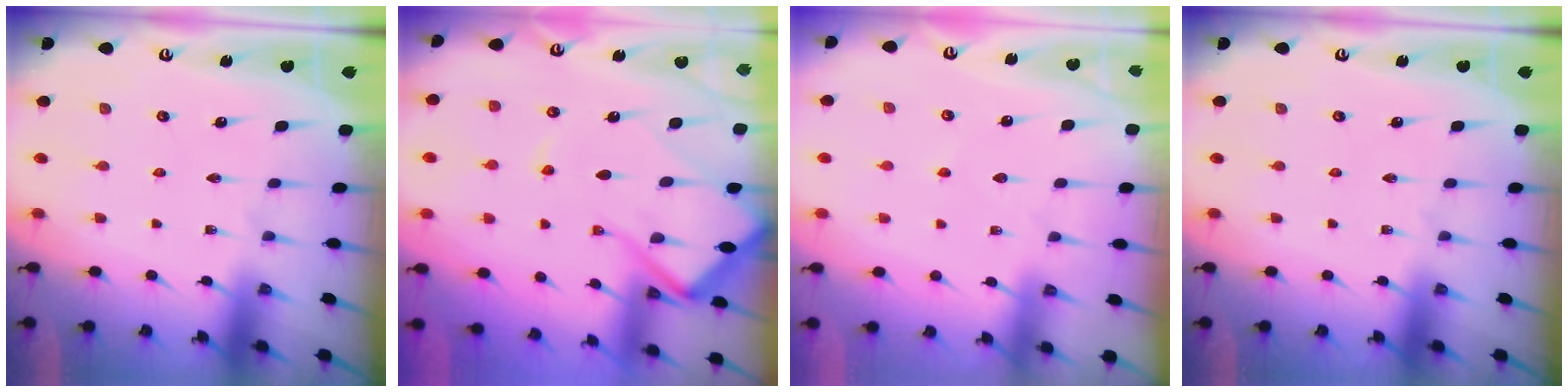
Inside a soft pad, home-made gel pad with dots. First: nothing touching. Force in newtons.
{"total": 12.8, "press": 12.7, "slide": 1.6}
{"total": 2.4, "press": 2.4, "slide": 0.5}
{"total": 0.0}